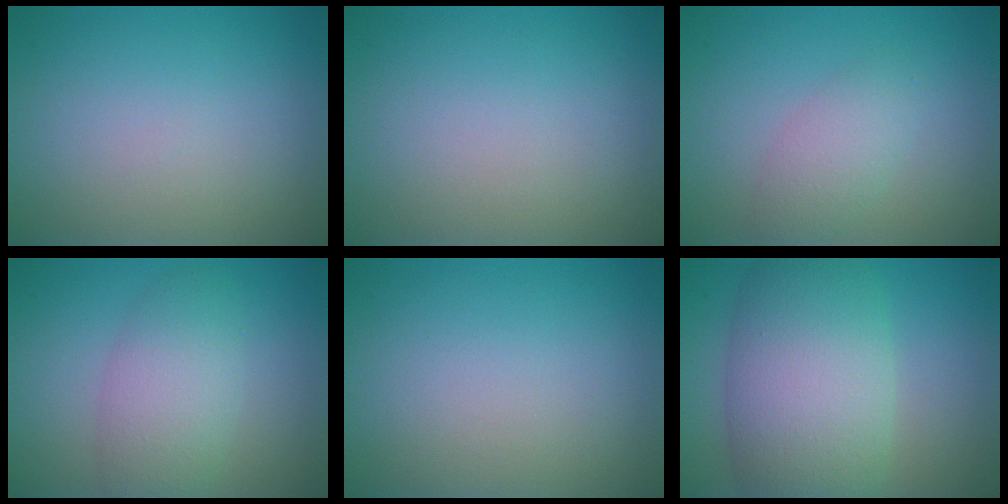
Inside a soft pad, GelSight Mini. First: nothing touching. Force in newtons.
{"total": 0.0}
{"total": 2.4, "press": 2.4, "slide": 0.2}
{"total": 4.6, "press": 4.6, "slide": 0.2}
{"total": 0.0}
{"total": 10.1, "press": 10.0, "slide": 0.6}